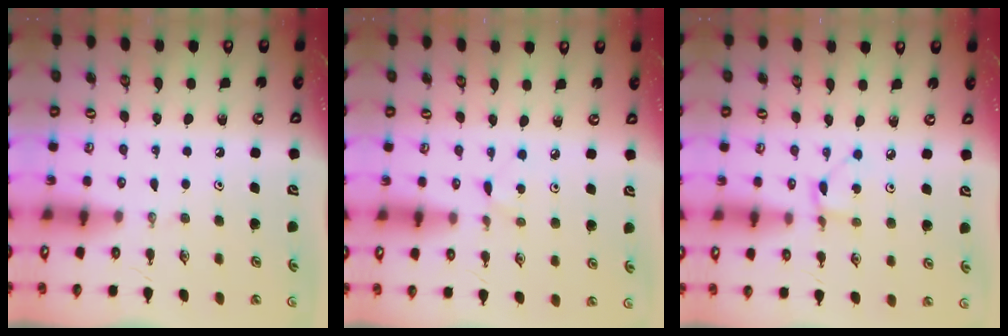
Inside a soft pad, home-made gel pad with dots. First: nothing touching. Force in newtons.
{"total": 2.6, "press": 2.6, "slide": 0.2}
{"total": 1.8, "press": 1.8, "slide": 0.1}